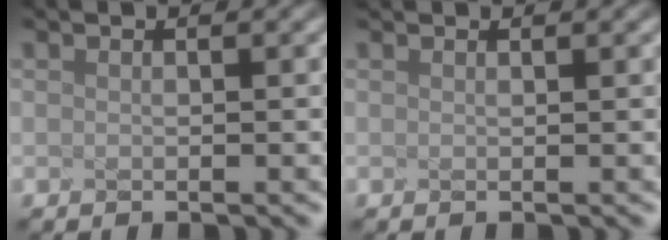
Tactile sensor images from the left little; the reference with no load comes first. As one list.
[{"total": 0.7, "force": [0.5, 0.3, 0.3], "torque": [0.003, 0.009, -0.004]}]